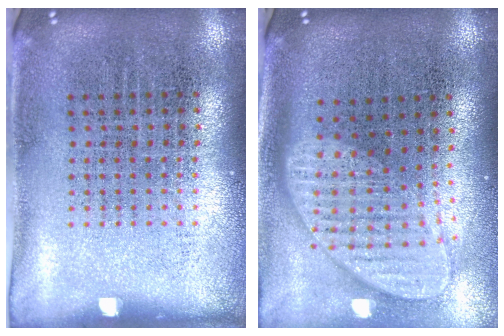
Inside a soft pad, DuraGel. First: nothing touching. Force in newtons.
{"total": 2.0, "press": 1.6, "slide": 1.3}